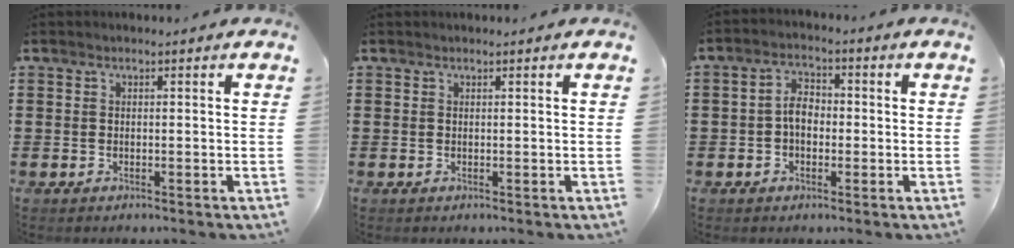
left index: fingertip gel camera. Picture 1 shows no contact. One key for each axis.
{"total": 0.0}
{"total": 3.9, "fx": -0.4, "fy": 2.4, "fz": 3.1, "tx": -0.066, "ty": 0.006, "tz": -0.012}